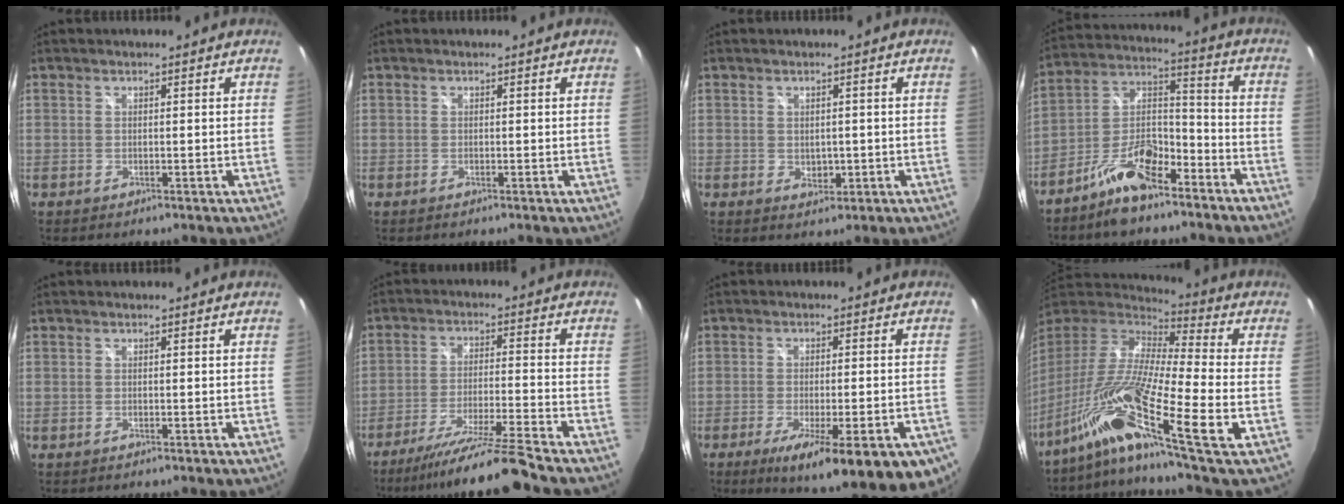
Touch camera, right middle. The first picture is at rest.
{"total": 0.0}
{"total": 2.6, "force": [-0.2, 2.1, 1.6], "torque": [-0.021, -0.003, -0.002]}
{"total": 12.1, "force": [-8.3, 4.5, 7.5], "torque": [-0.152, 0.022, -0.147]}
{"total": 0.0}
{"total": 12.5, "force": [-11.0, -2.9, 5.0], "torque": [-0.111, -0.015, -0.189]}
{"total": 18.0, "force": [-10.9, 4.3, 13.7], "torque": [-0.201, -0.055, -0.147]}
{"total": 19.3, "force": [-9.5, 1.0, 16.8], "torque": [-0.307, -0.030, -0.198]}